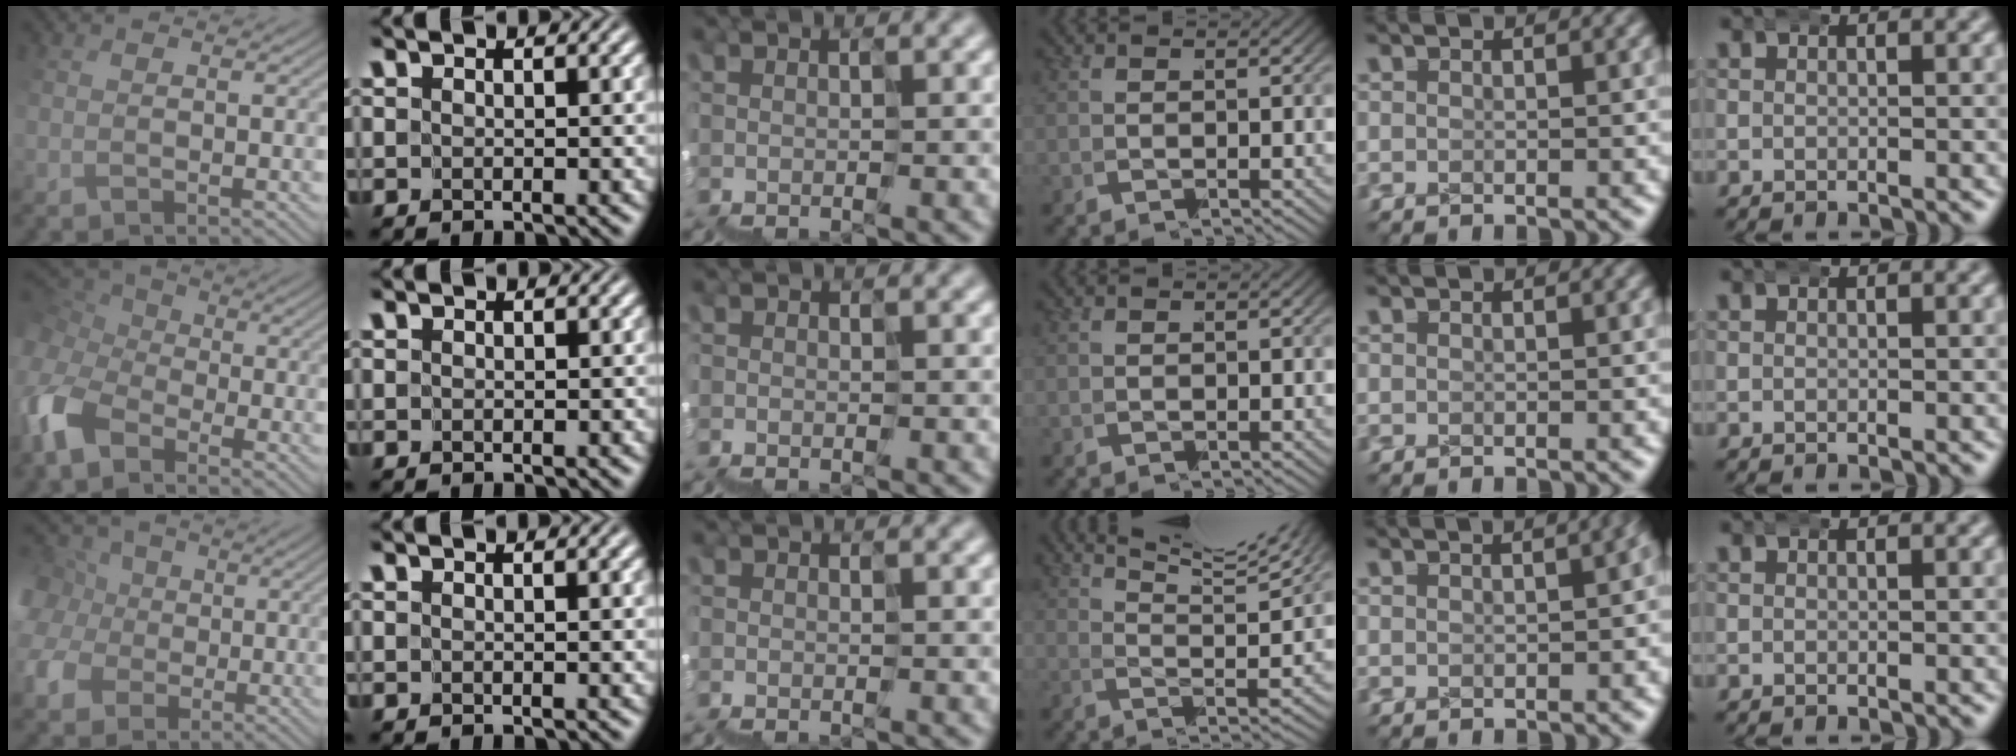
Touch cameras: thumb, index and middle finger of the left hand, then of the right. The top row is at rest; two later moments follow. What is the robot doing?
{"motion": "wrap", "object": "ethernet cable"}